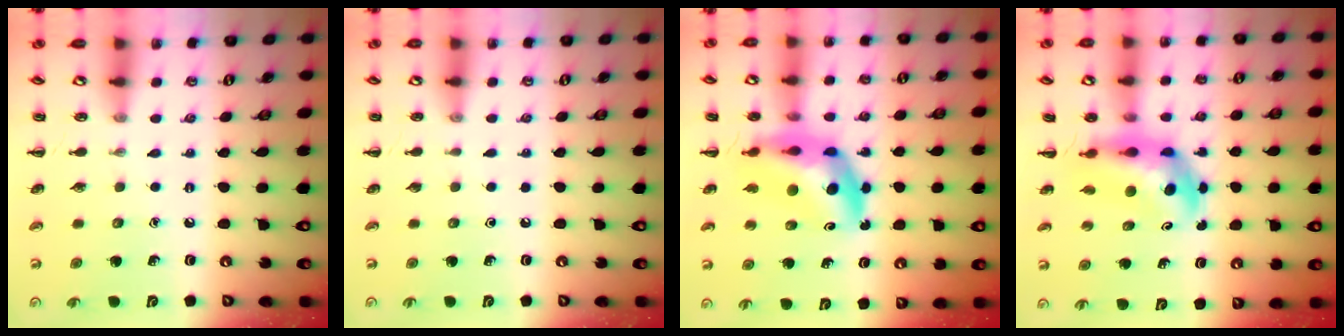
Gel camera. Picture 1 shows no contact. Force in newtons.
{"total": 0.0}
{"total": 11.4, "press": 10.9, "slide": 3.4}
{"total": 6.9, "press": 6.6, "slide": 2.0}